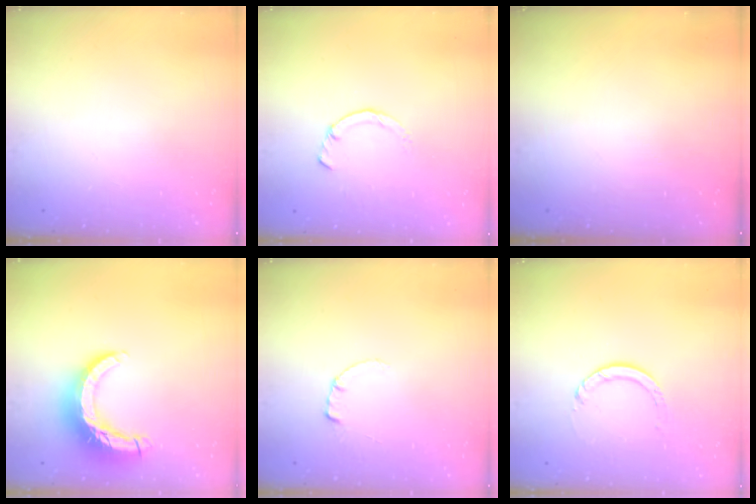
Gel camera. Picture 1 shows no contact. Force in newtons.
{"total": 2.3, "press": 2.3, "slide": 0.1}
{"total": 0.0}
{"total": 13.1, "press": 13.0, "slide": 1.3}
{"total": 0.6, "press": 0.5, "slide": 0.2}
{"total": 3.6, "press": 3.6, "slide": 0.3}